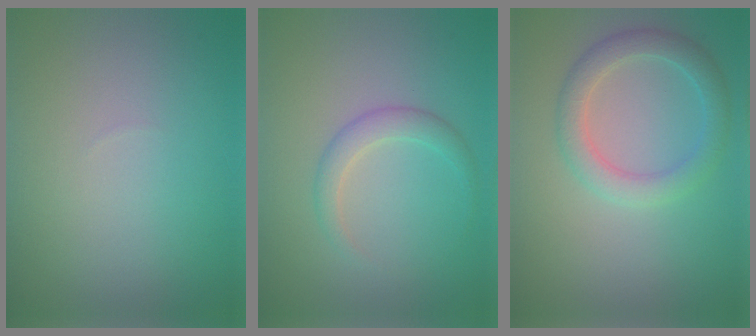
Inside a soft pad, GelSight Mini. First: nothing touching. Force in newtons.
{"total": 2.0, "press": 2.0, "slide": 0.2}
{"total": 3.1, "press": 3.1, "slide": 0.1}